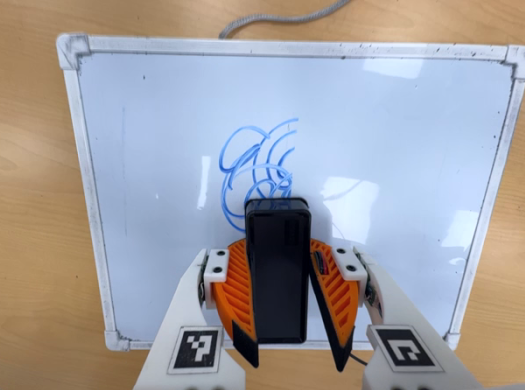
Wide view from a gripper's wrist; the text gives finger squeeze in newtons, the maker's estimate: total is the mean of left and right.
{"total": 10.0, "left": 9.3, "right": 10.8}